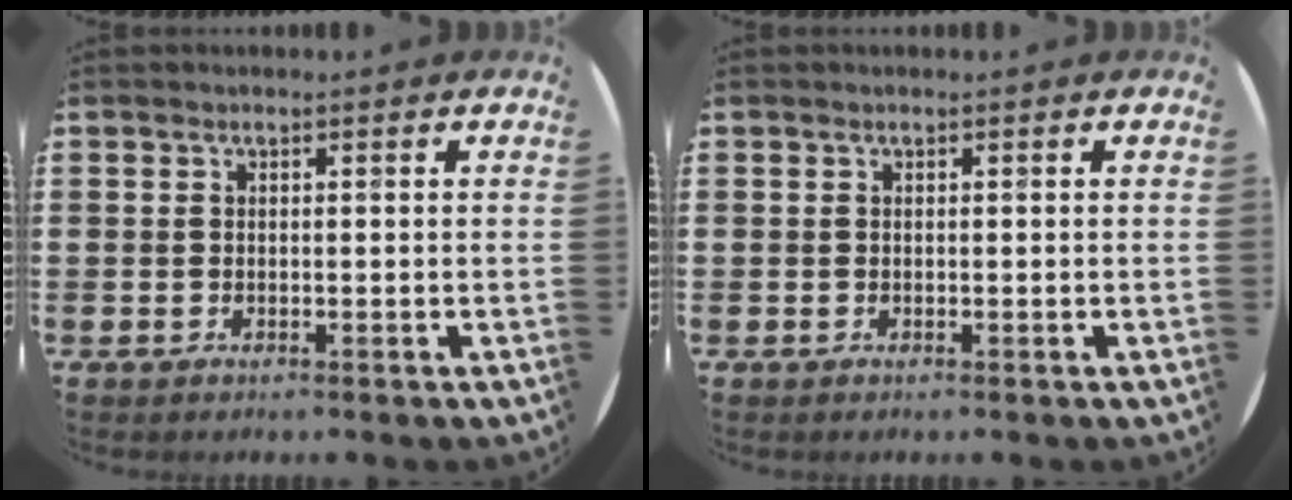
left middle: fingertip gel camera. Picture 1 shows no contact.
{"total": 0.0}